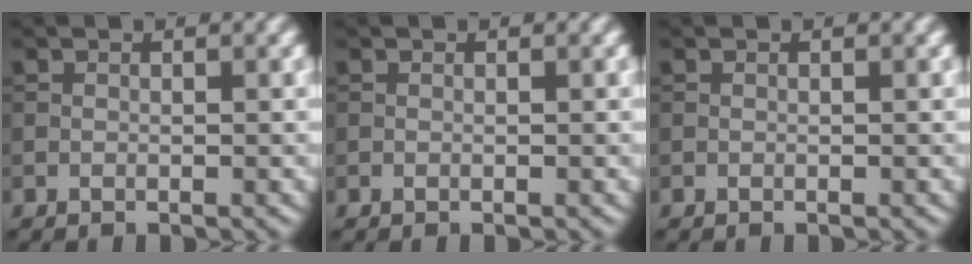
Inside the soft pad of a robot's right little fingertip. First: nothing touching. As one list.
[{"total": 0.0}, {"total": 0.0}]